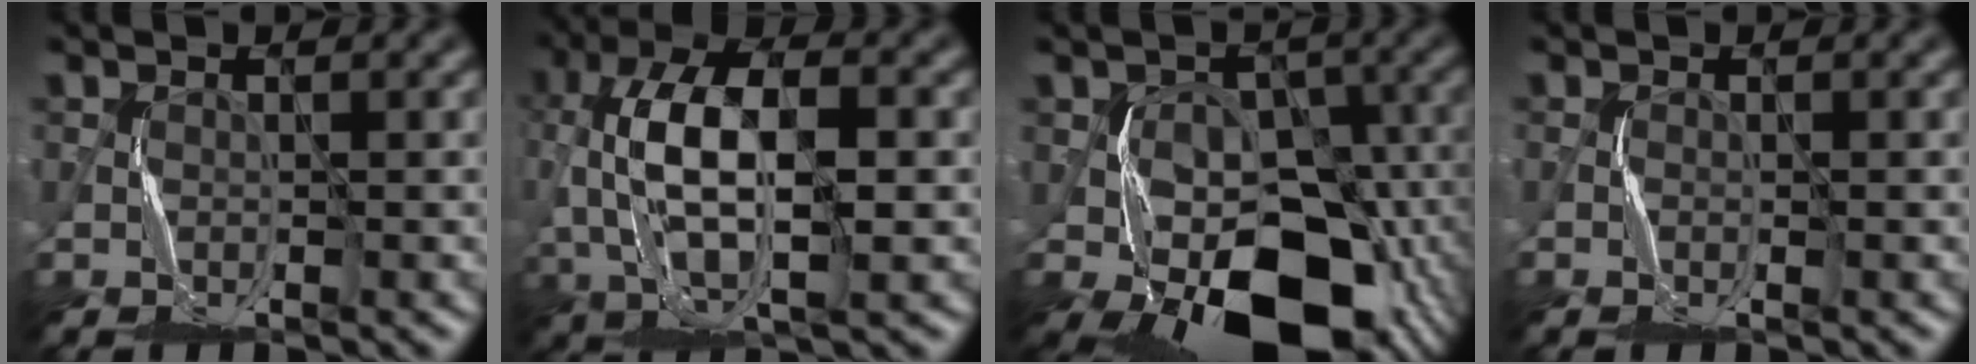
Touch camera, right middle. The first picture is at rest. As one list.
[{"total": 10.2, "force": [0.4, 4.8, 8.9], "torque": [-0.178, 0.007, 0.006]}, {"total": 14.3, "force": [-6.5, 8.5, 9.5], "torque": [-0.125, -0.013, -0.108]}, {"total": 0.0}]